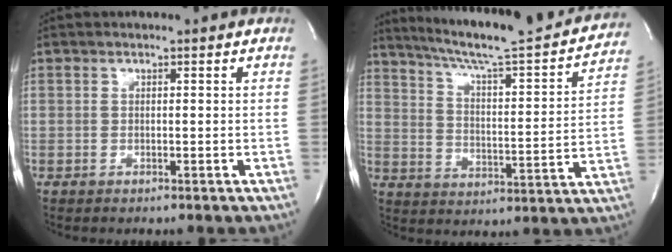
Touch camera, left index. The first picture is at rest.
{"total": 23.3, "force": [20.8, 1.5, 10.5], "torque": [-0.166, -0.029, 0.281]}